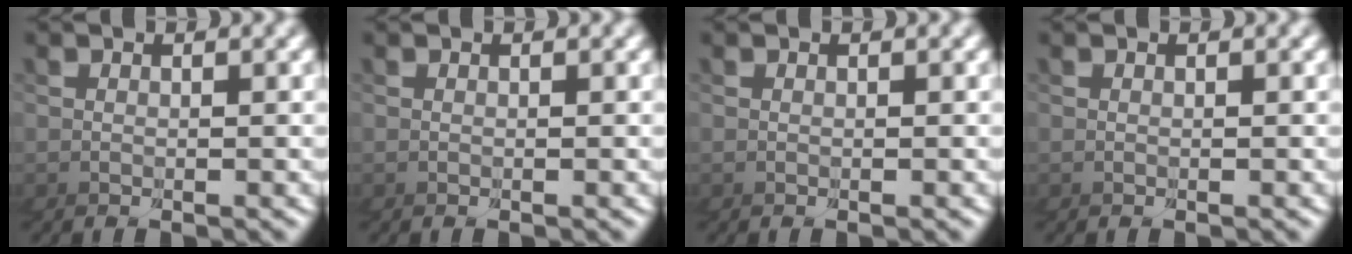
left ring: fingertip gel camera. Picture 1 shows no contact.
{"total": 0.0}
{"total": 0.0}
{"total": 0.0}